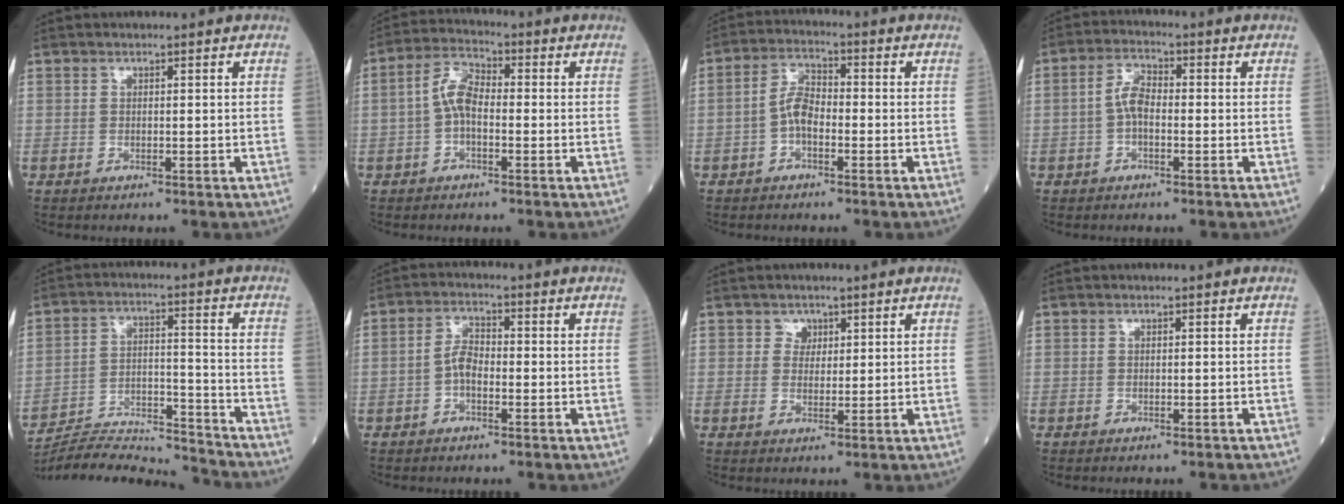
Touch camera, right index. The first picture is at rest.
{"total": 5.3, "force": [-0.7, 2.5, 4.7], "torque": [-0.093, 0.017, -0.019]}
{"total": 4.5, "force": [-1.3, 2.1, 3.7], "torque": [-0.072, 0.012, -0.030]}
{"total": 4.1, "force": [-0.6, 1.8, 3.6], "torque": [-0.073, 0.011, -0.015]}
{"total": 15.7, "force": [-15.6, -0.8, 2.1], "torque": [-0.038, 0.015, -0.252]}
{"total": 3.4, "force": [-1.0, 1.6, 2.8], "torque": [-0.053, 0.009, -0.024]}
{"total": 1.9, "force": [1.1, 1.6, 0.2], "torque": [0.005, -0.003, 0.013]}
{"total": 1.2, "force": [-1.1, 0.0, 0.4], "torque": [0.002, 0.003, -0.017]}